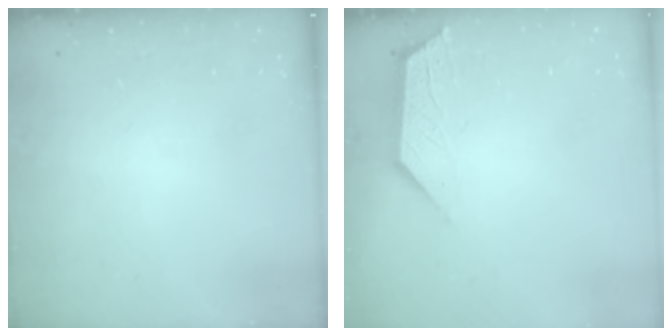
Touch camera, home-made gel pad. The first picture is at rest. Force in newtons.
{"total": 2.7, "press": 2.7, "slide": 0.5}